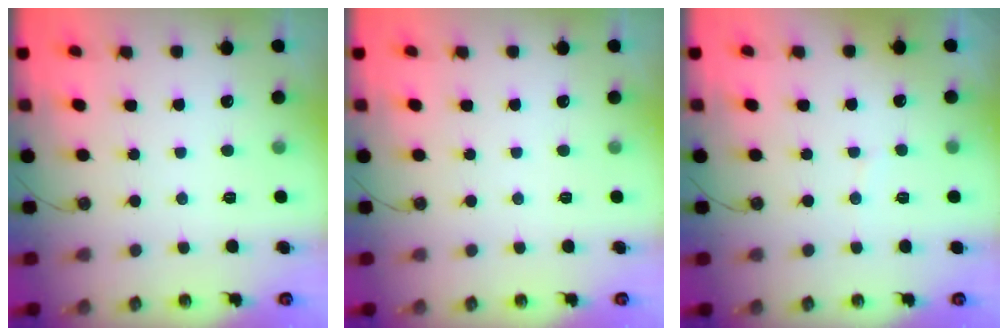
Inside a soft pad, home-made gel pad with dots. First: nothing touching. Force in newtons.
{"total": 0.0}
{"total": 2.6, "press": 2.6, "slide": 0.4}